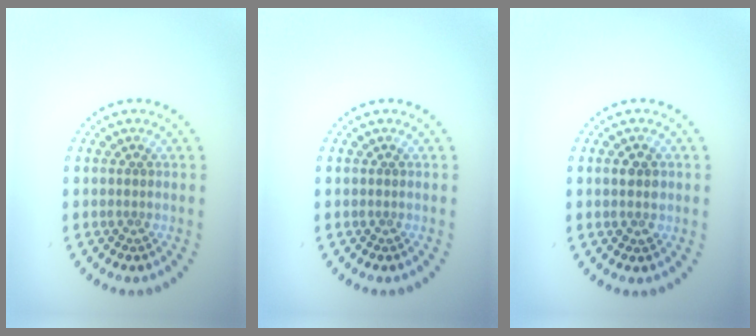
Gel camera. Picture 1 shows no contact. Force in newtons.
{"total": 0.0}
{"total": 1.4, "press": 1.4, "slide": 0.1}